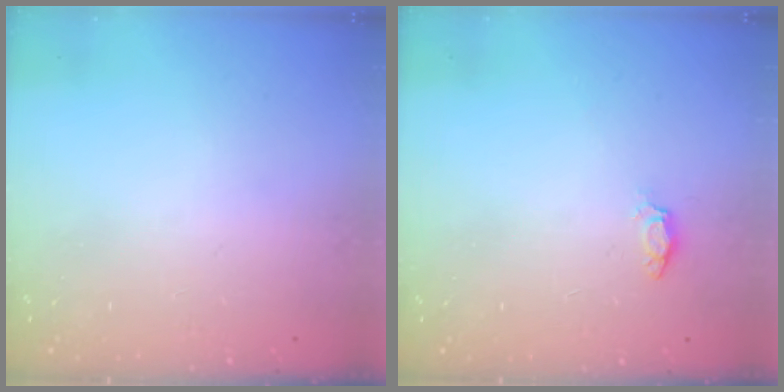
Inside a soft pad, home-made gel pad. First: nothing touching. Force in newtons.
{"total": 3.5, "press": 3.5, "slide": 0.4}